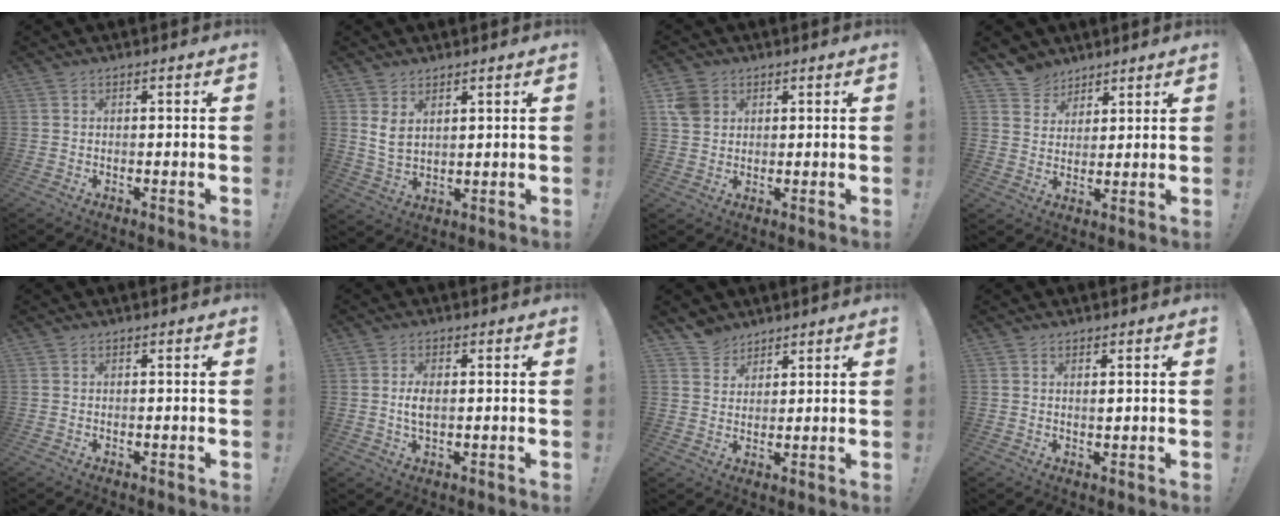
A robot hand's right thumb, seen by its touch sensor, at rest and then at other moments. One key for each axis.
{"total": 5.4, "fx": 3.0, "fy": 3.1, "fz": 3.2, "tx": -0.056, "ty": -0.016, "tz": 0.055}
{"total": 5.7, "fx": 2.1, "fy": 4.8, "fz": 2.2, "tx": -0.030, "ty": 0.002, "tz": 0.045}
{"total": 6.9, "fx": 5.4, "fy": 4.3, "fz": 0.4, "tx": -0.020, "ty": -0.036, "tz": 0.108}
{"total": 0.0}
{"total": 4.3, "fx": 0.1, "fy": 2.2, "fz": 3.7, "tx": -0.070, "ty": -0.005, "tz": -0.005}
{"total": 5.4, "fx": 4.4, "fy": 3.2, "fz": 0.3, "tx": -0.009, "ty": -0.030, "tz": 0.087}
{"total": 1.0, "fx": 0.4, "fy": 0.3, "fz": 0.9, "tx": -0.010, "ty": -0.003, "tz": 0.004}